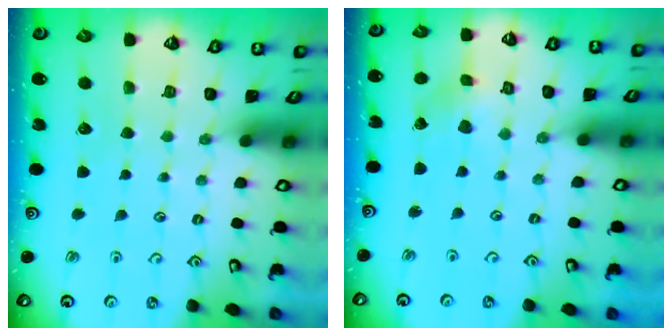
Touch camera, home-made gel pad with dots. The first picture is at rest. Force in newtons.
{"total": 2.3, "press": 2.3, "slide": 0.2}